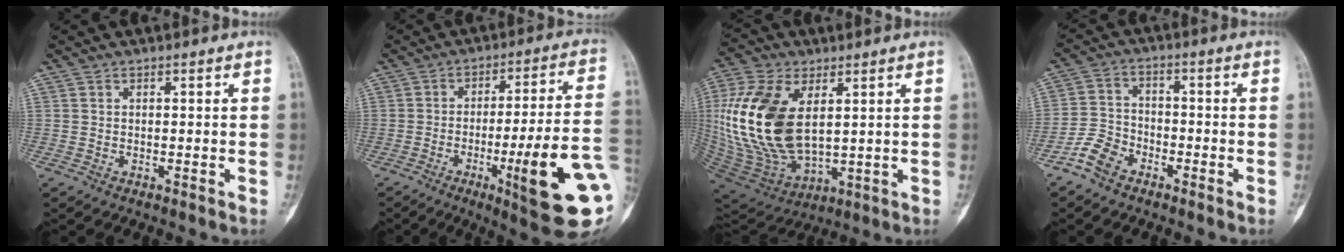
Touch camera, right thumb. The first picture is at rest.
{"total": 19.8, "force": [-5.7, 2.4, 18.8], "torque": [-0.235, 0.008, -0.076]}
{"total": 21.5, "force": [3.9, 12.1, 17.4], "torque": [-0.361, -0.023, 0.082]}
{"total": 6.1, "force": [-4.2, 3.8, 2.4], "torque": [-0.042, 0.022, -0.090]}